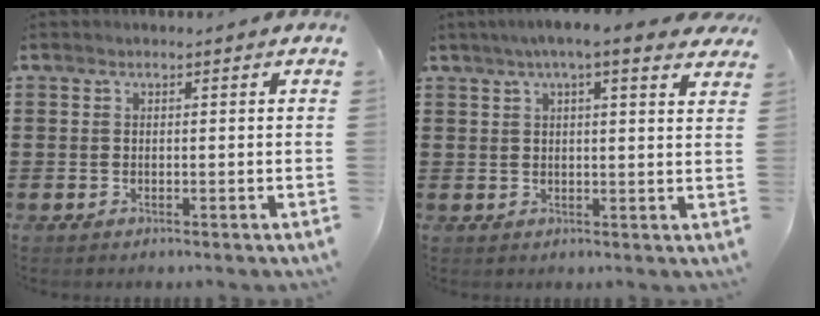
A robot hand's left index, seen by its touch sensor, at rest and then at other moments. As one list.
[{"total": 5.0, "force": [3.8, 0.8, 3.2], "torque": [-0.066, 0.000, 0.063]}]